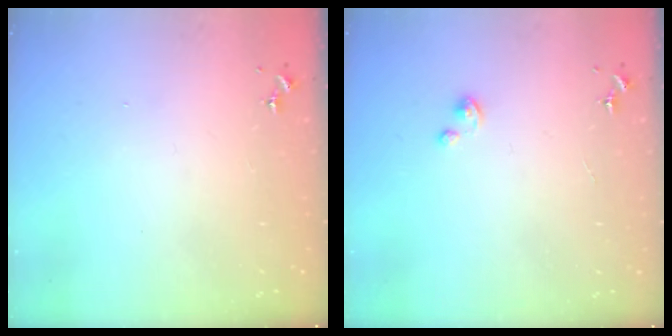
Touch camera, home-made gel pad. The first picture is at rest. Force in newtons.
{"total": 1.5, "press": 1.5, "slide": 0.2}